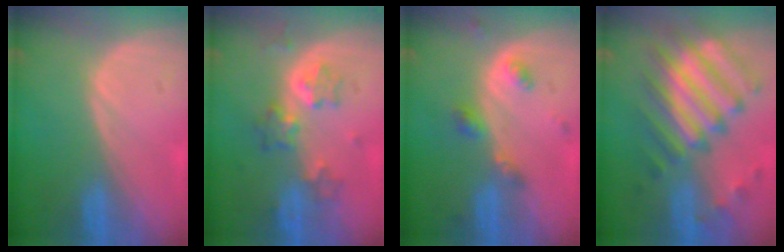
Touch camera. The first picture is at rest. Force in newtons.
{"total": 5.7, "press": 5.7, "slide": 0.6}
{"total": 3.8, "press": 3.7, "slide": 0.5}
{"total": 10.9, "press": 10.4, "slide": 3.4}